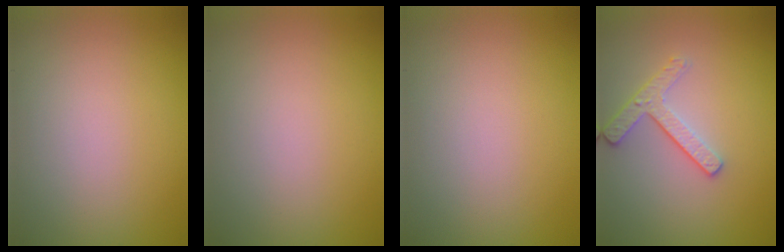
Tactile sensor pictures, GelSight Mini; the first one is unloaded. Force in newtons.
{"total": 0.0}
{"total": 0.0}
{"total": 2.4, "press": 2.3, "slide": 0.9}